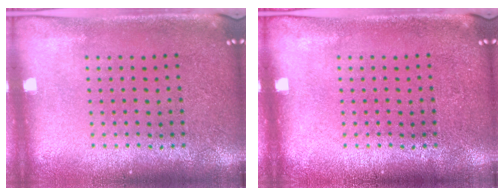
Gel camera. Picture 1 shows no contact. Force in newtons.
{"total": 0.0}